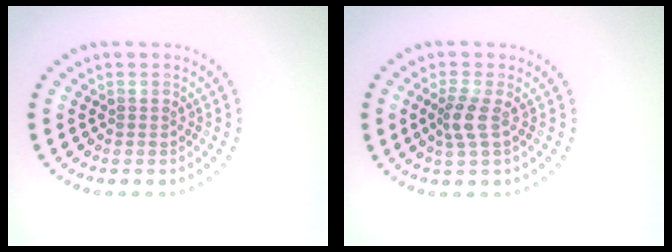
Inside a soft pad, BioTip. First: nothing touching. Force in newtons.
{"total": 2.0, "press": 1.6, "slide": 1.2}